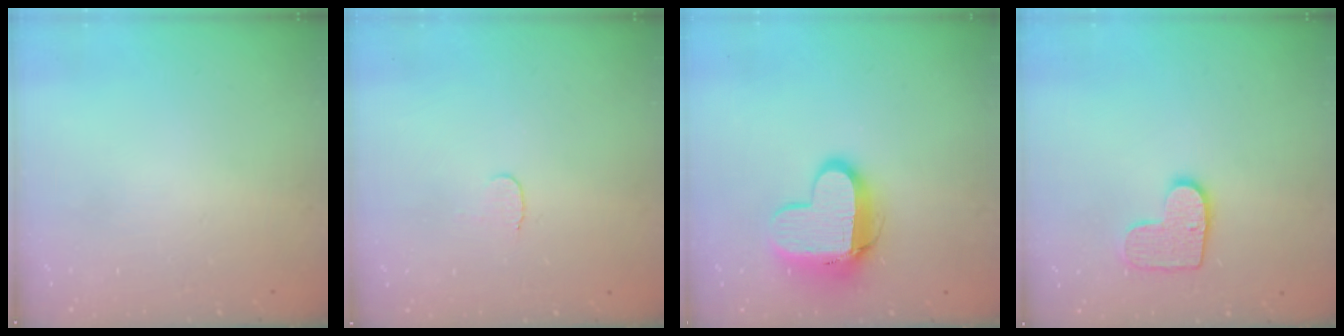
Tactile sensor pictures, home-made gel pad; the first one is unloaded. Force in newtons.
{"total": 3.6, "press": 3.6, "slide": 0.4}
{"total": 12.1, "press": 12.0, "slide": 1.2}
{"total": 10.0, "press": 10.0, "slide": 0.5}